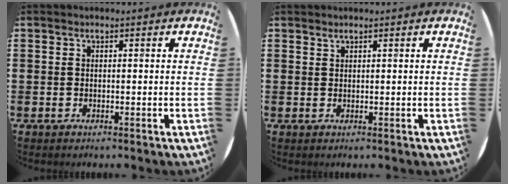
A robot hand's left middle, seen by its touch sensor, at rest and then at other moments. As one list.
[{"total": 0.6, "force": [0.6, 0.0, 0.0], "torque": [0.000, 0.001, 0.011]}]